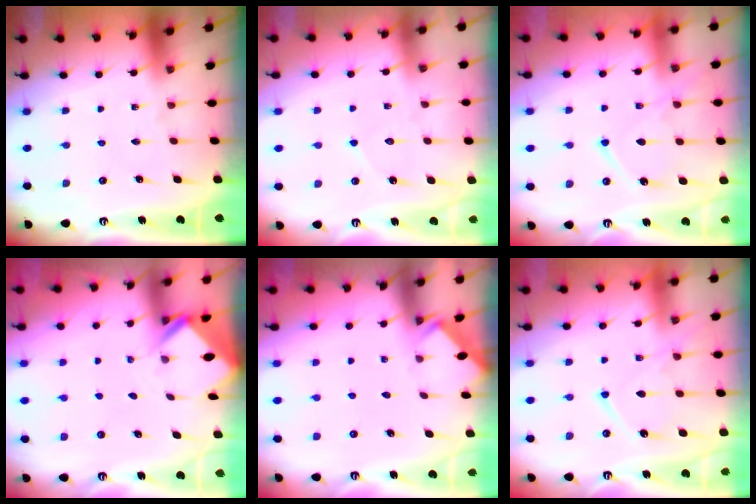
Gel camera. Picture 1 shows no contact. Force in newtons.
{"total": 5.7, "press": 5.7, "slide": 0.1}
{"total": 11.8, "press": 11.8, "slide": 1.2}
{"total": 2.5, "press": 2.5, "slide": 0.1}
{"total": 1.7, "press": 1.7, "slide": 0.2}
{"total": 11.8, "press": 11.8, "slide": 1.2}